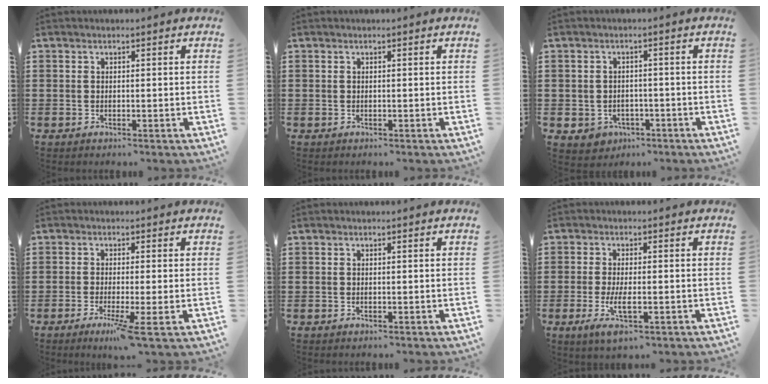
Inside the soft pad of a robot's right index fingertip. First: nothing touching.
{"total": 0.0}
{"total": 2.3, "force": [-1.4, 1.9, 0.2], "torque": [-0.013, 0.003, -0.031]}
{"total": 4.1, "force": [-2.0, -0.6, 3.6], "torque": [-0.073, -0.022, -0.034]}
{"total": 0.0}
{"total": 5.0, "force": [-1.6, 1.3, 4.6], "torque": [-0.103, -0.015, -0.032]}